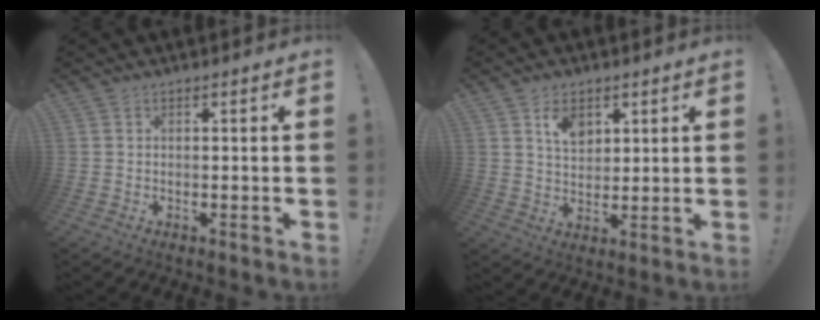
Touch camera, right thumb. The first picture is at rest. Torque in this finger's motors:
{"motor_torque": [0.94, 1.28, 0.76, 0.09, 0.02]}